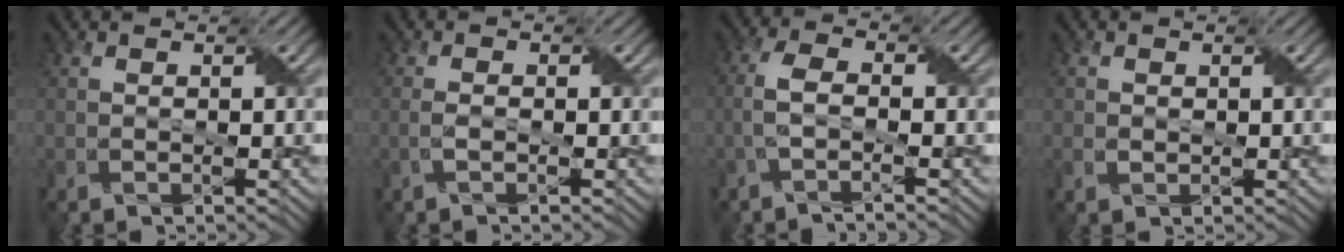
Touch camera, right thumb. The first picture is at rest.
{"total": 1.1, "force": [-0.4, 0.4, 1.0], "torque": [-0.022, 0.002, -0.012]}
{"total": 3.3, "force": [-1.2, 0.8, 3.0], "torque": [-0.064, 0.006, -0.035]}
{"total": 1.3, "force": [0.2, 1.2, 0.5], "torque": [-0.010, -0.005, 0.010]}